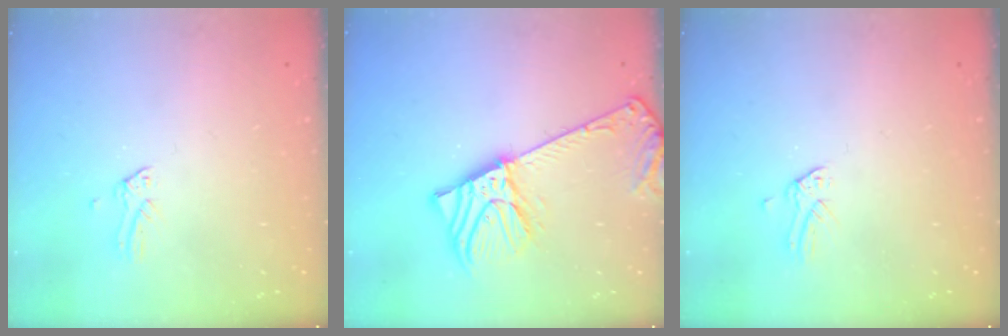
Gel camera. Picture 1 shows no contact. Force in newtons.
{"total": 12.7, "press": 12.5, "slide": 2.6}
{"total": 0.0}